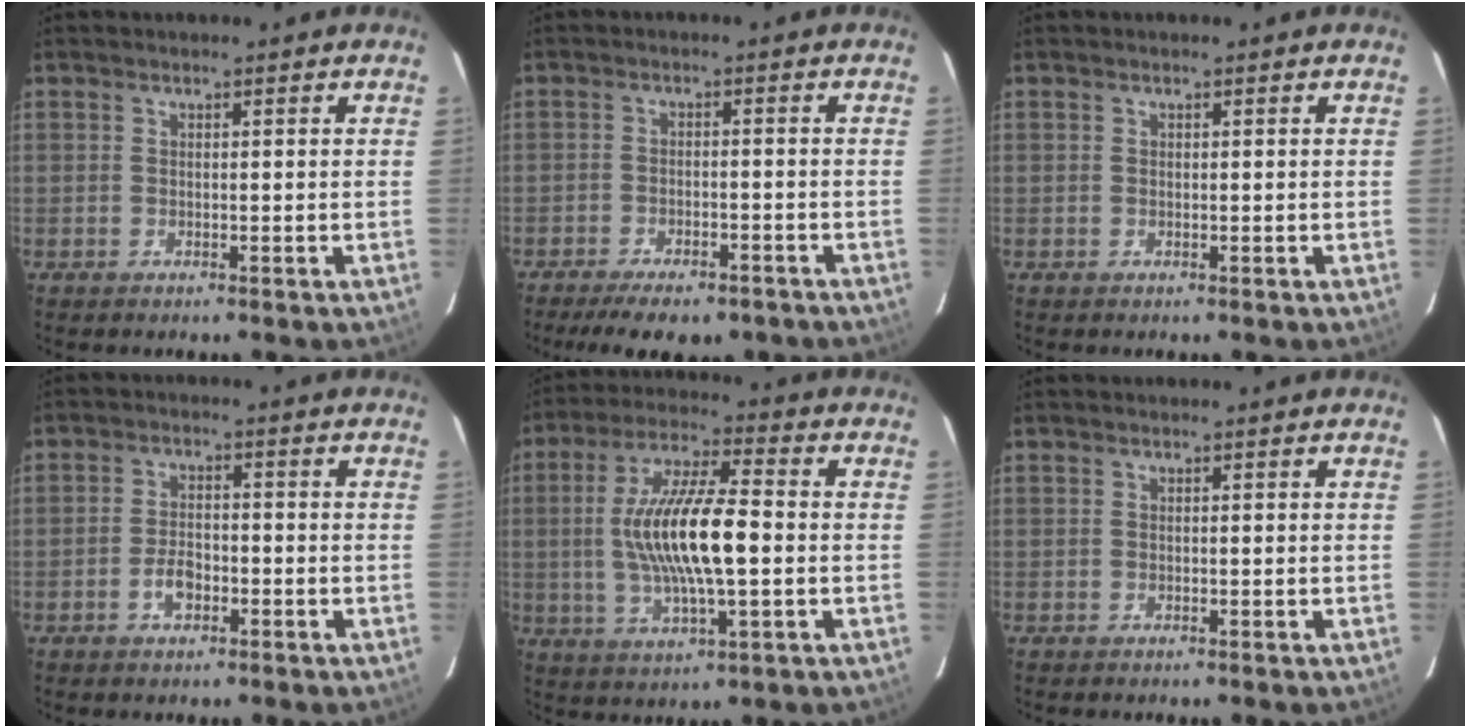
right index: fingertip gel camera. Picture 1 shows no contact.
{"total": 11.6, "force": [-9.1, 4.2, 5.8], "torque": [-0.127, -0.021, -0.127]}
{"total": 0.0}
{"total": 4.2, "force": [-1.9, 2.4, 2.8], "torque": [-0.058, 0.004, -0.033]}
{"total": 15.3, "force": [-0.6, 3.9, 14.8], "torque": [-0.286, 0.004, -0.011]}
{"total": 0.0}